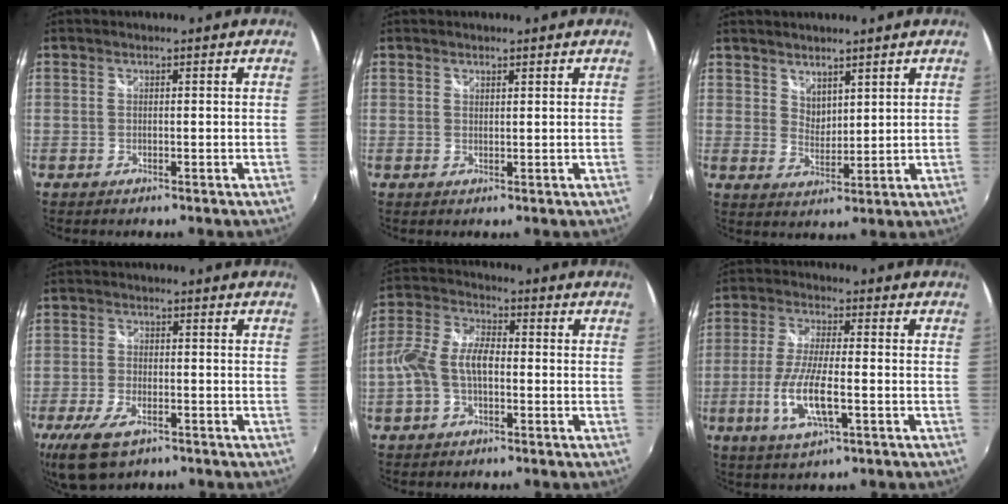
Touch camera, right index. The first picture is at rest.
{"total": 0.9, "force": [0.8, 0.2, 0.2], "torque": [-0.003, 0.001, 0.014]}
{"total": 4.3, "force": [3.6, 2.0, 1.3], "torque": [-0.012, -0.002, 0.066]}
{"total": 9.4, "force": [-5.5, 4.4, 6.2], "torque": [-0.153, -0.025, -0.100]}
{"total": 8.6, "force": [-1.7, 4.6, 7.0], "torque": [-0.153, 0.016, -0.034]}
{"total": 10.5, "force": [-3.0, 2.8, 9.6], "torque": [-0.198, -0.012, -0.058]}